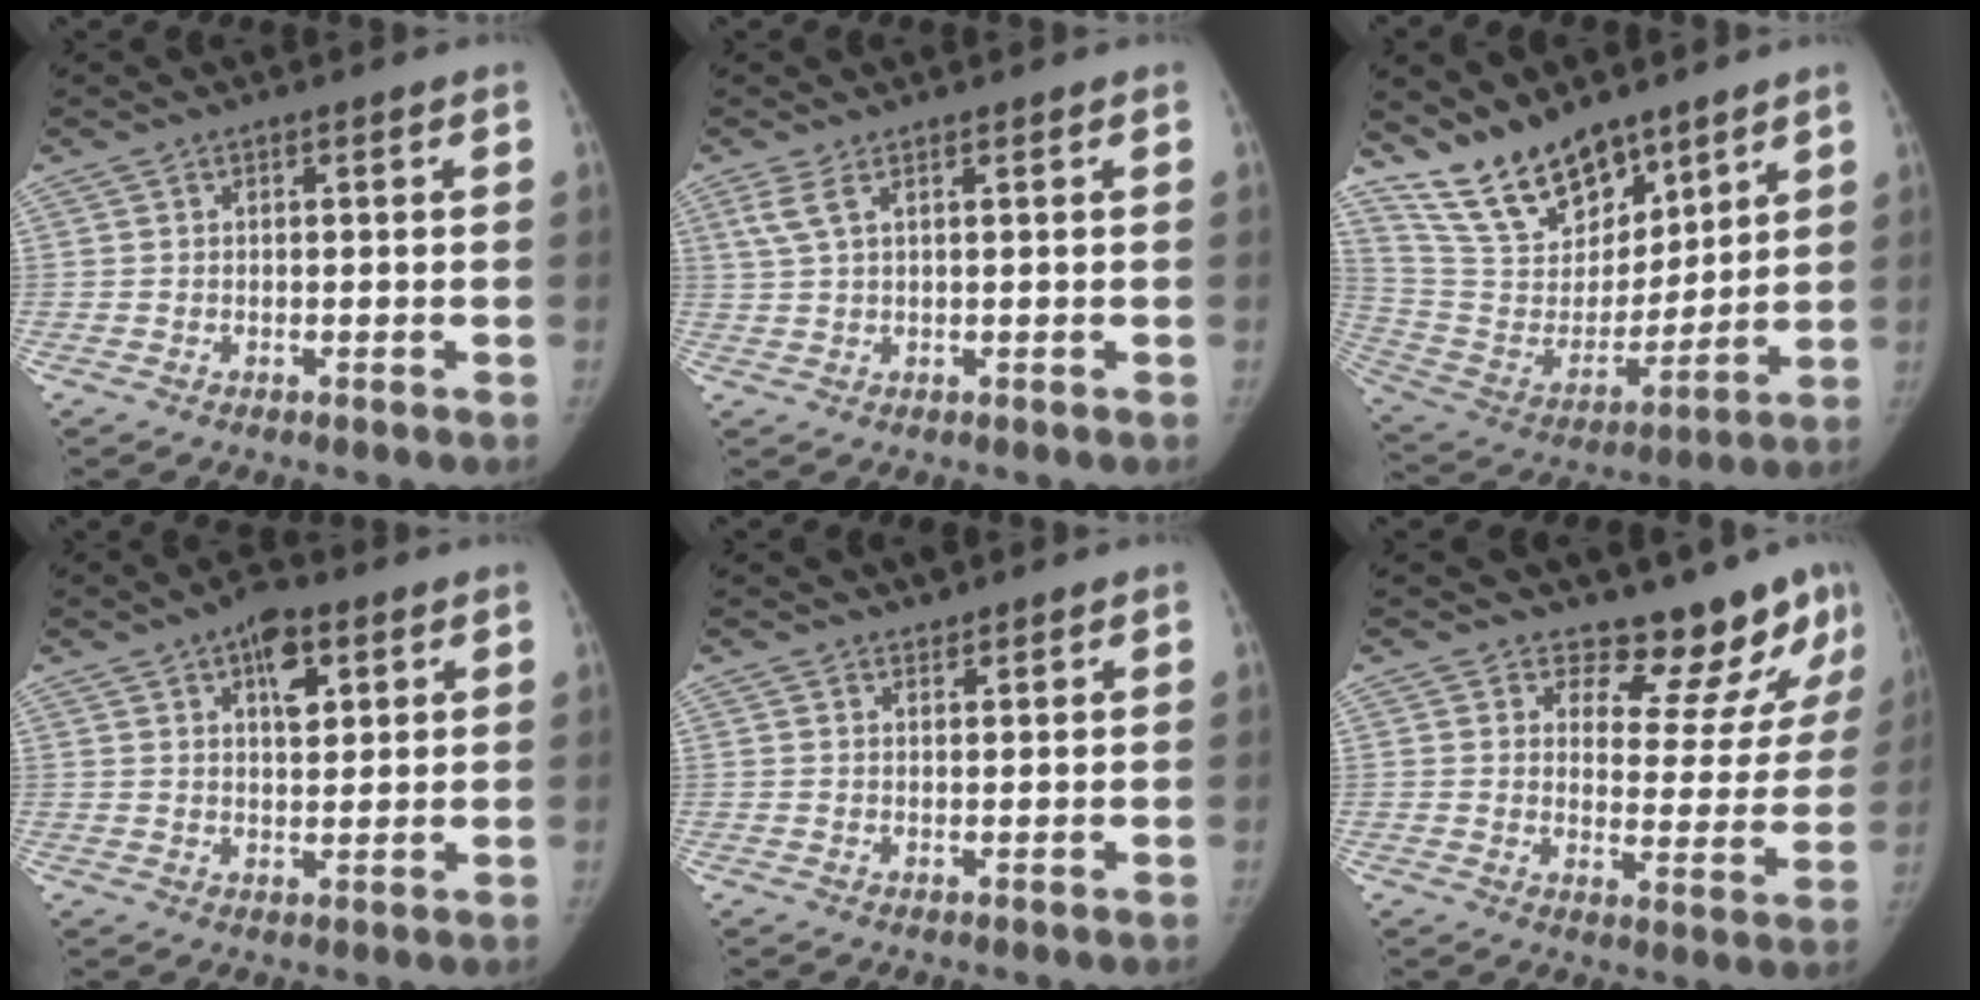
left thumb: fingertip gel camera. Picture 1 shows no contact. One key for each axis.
{"total": 3.0, "fx": 1.6, "fy": 0.9, "fz": 2.4, "tx": -0.066, "ty": 0.006, "tz": 0.042}
{"total": 17.9, "fx": 13.7, "fy": 8.4, "fz": 7.8, "tx": -0.097, "ty": -0.071, "tz": 0.264}
{"total": 7.3, "fx": 3.5, "fy": 3.7, "fz": 5.2, "tx": -0.054, "ty": -0.013, "tz": 0.050}
{"total": 1.6, "fx": 1.5, "fy": 0.6, "fz": 0.2, "tx": 0.006, "ty": -0.012, "tz": 0.023}
{"total": 12.5, "fx": 11.1, "fy": 4.9, "fz": 3.0, "tx": 0.013, "ty": -0.100, "tz": 0.138}